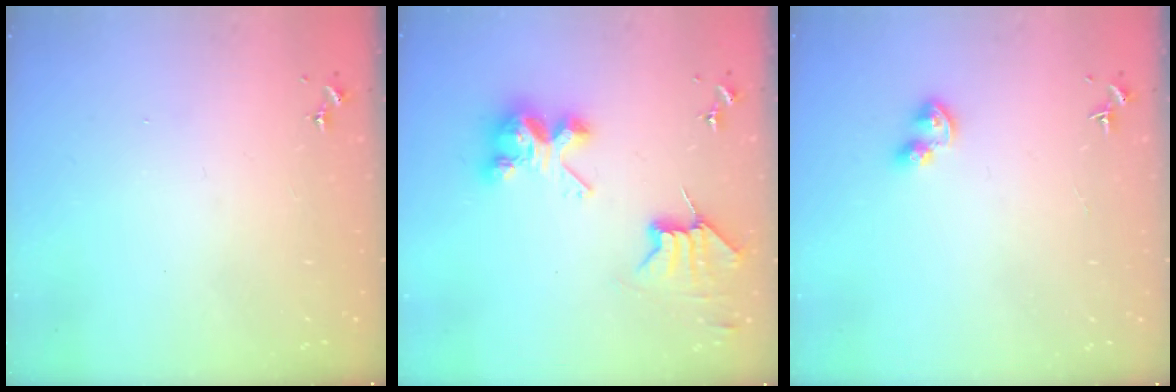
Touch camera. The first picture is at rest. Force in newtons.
{"total": 9.0, "press": 9.0, "slide": 0.6}
{"total": 5.7, "press": 5.6, "slide": 1.3}